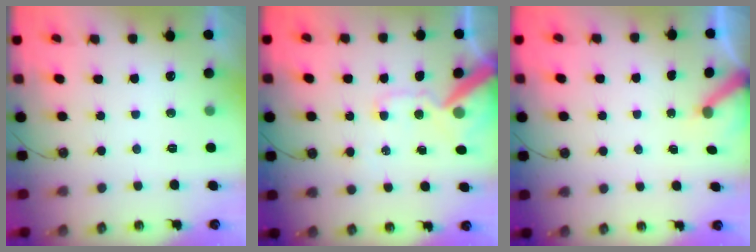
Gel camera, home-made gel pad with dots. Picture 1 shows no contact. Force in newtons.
{"total": 13.5, "press": 13.4, "slide": 1.9}
{"total": 3.2, "press": 3.1, "slide": 0.3}